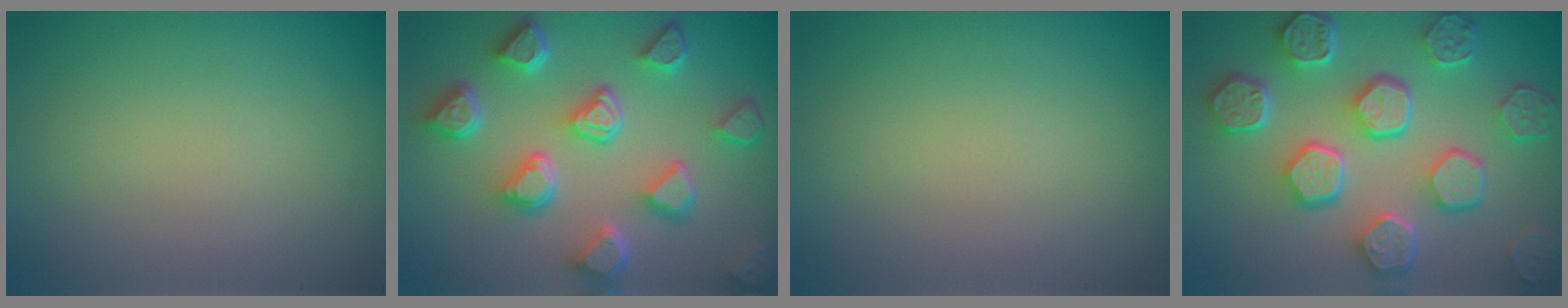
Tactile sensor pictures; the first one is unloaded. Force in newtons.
{"total": 7.2, "press": 5.8, "slide": 4.3}
{"total": 0.0}
{"total": 8.3, "press": 6.4, "slide": 5.3}